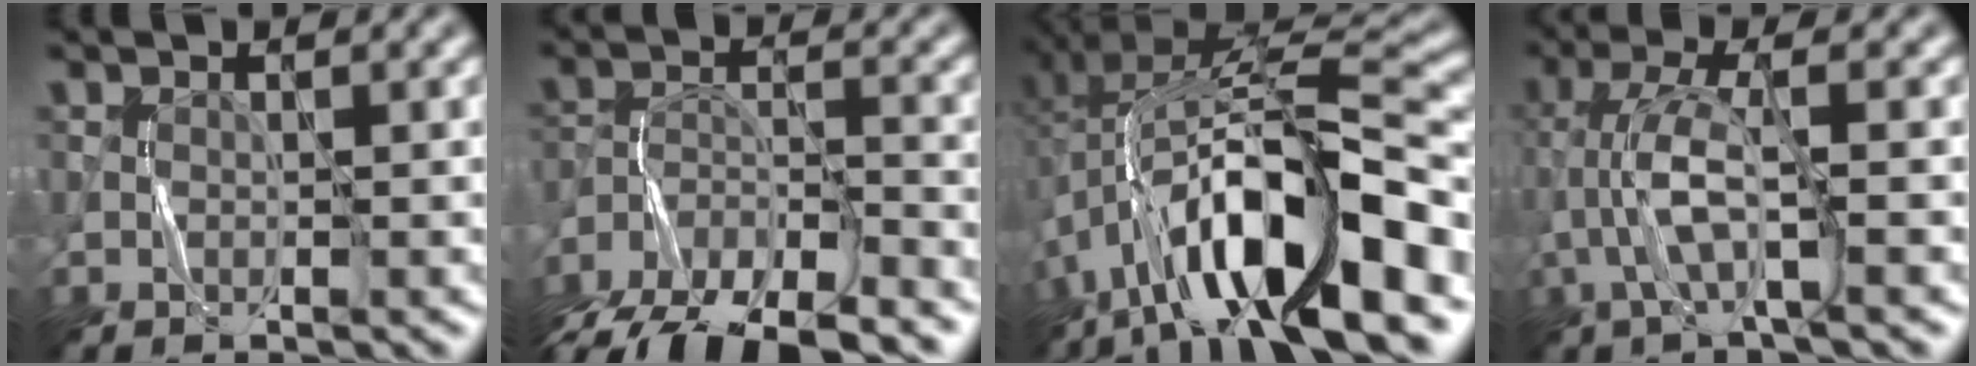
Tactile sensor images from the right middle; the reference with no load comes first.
{"total": 11.2, "force": [-9.5, 3.7, 4.7], "torque": [-0.075, -0.018, -0.149]}
{"total": 15.3, "force": [-4.8, 4.8, 13.8], "torque": [-0.231, 0.025, -0.076]}
{"total": 4.8, "force": [-1.3, 0.7, 4.6], "torque": [-0.102, 0.012, -0.028]}